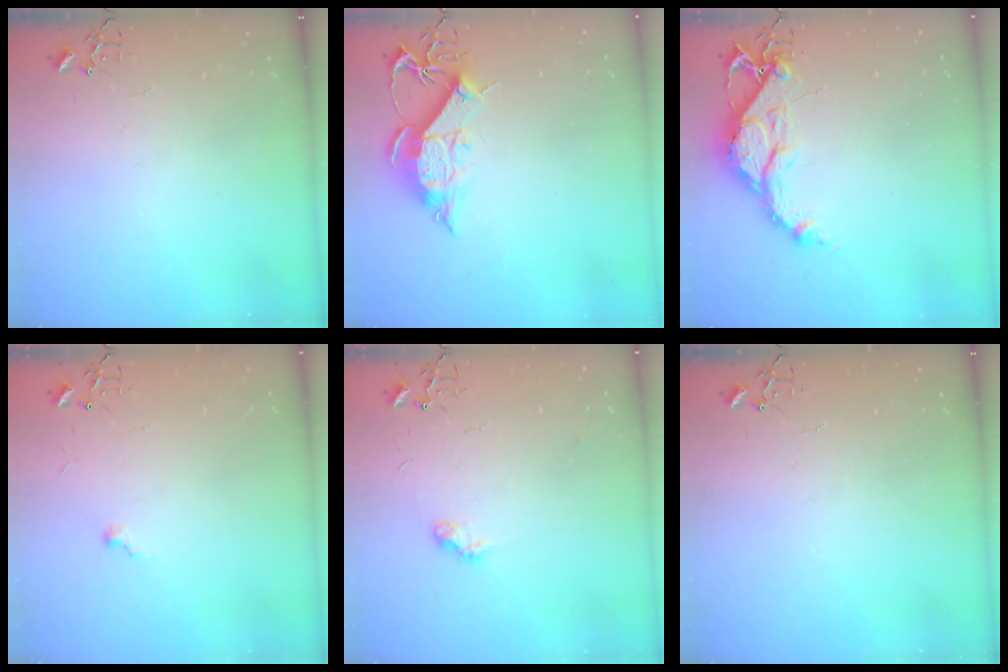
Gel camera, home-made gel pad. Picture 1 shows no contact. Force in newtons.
{"total": 12.3, "press": 12.2, "slide": 1.2}
{"total": 13.7, "press": 13.6, "slide": 1.3}
{"total": 4.1, "press": 4.1, "slide": 0.5}
{"total": 7.4, "press": 7.3, "slide": 0.3}
{"total": 0.0}